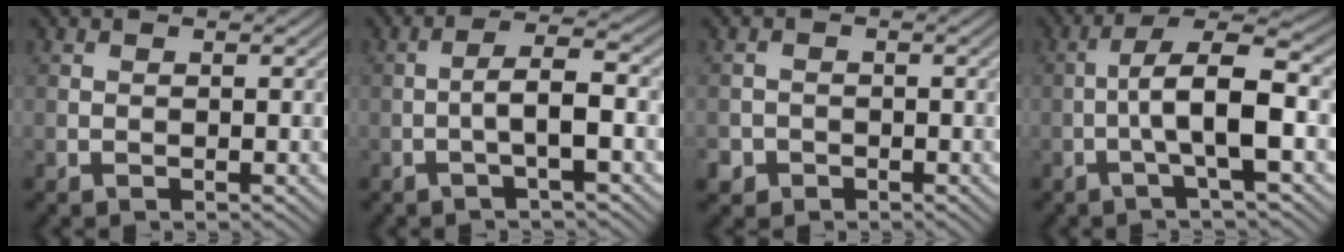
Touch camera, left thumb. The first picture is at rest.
{"total": 4.0, "force": [-1.3, 0.6, 3.8], "torque": [-0.063, 0.017, -0.035]}
{"total": 2.0, "force": [-1.3, 1.5, 0.1], "torque": [-0.001, -0.005, -0.030]}
{"total": 7.3, "force": [-1.5, 1.4, 7.0], "torque": [-0.119, 0.022, -0.040]}